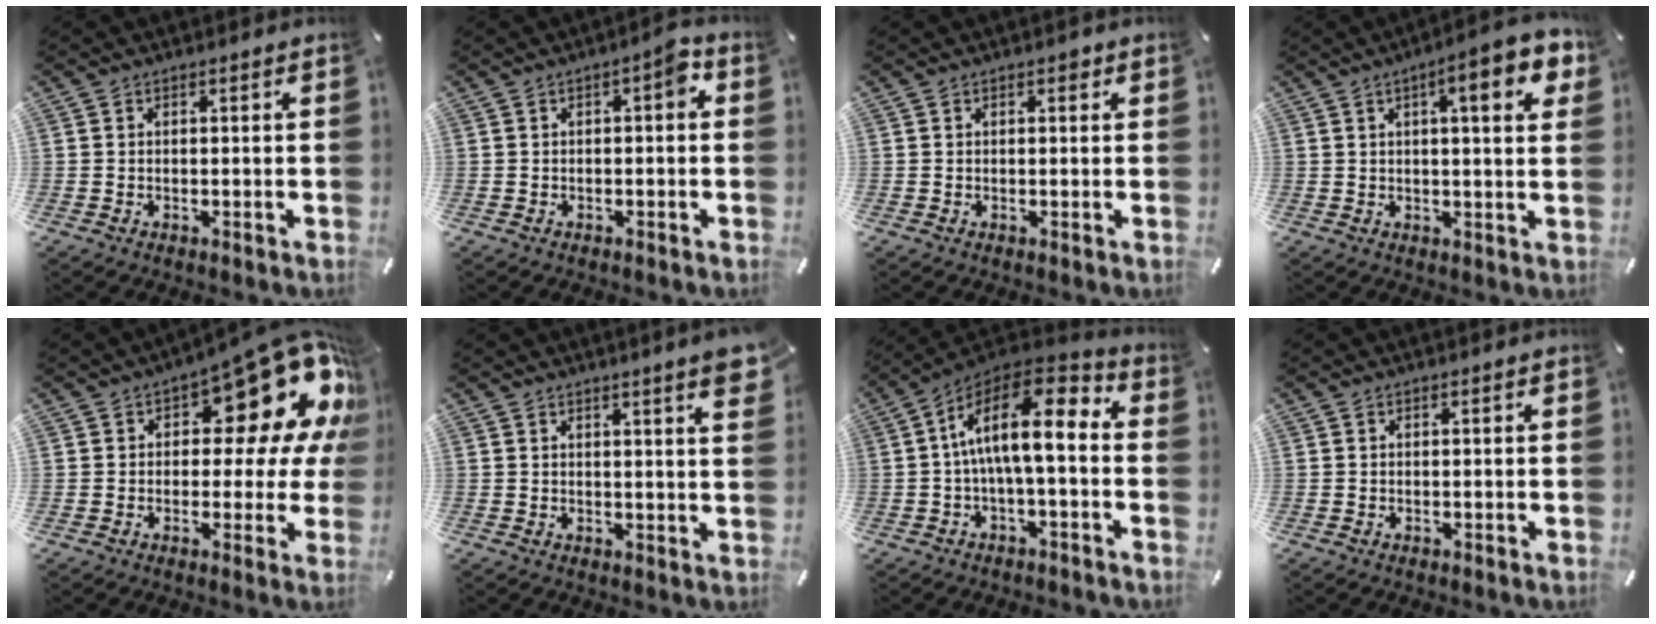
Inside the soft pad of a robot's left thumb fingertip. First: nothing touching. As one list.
[{"total": 4.3, "force": [-0.3, 1.6, 4.0], "torque": [-0.059, 0.011, -0.012]}, {"total": 0.9, "force": [0.3, 0.5, 0.7], "torque": [-0.006, 0.002, 0.002]}, {"total": 10.7, "force": [4.7, 2.5, 9.3], "torque": [-0.125, -0.020, 0.067]}, {"total": 20.2, "force": [10.4, 9.3, 14.6], "torque": [-0.176, -0.079, 0.169]}, {"total": 5.1, "force": [3.0, 0.4, 4.0], "torque": [-0.059, -0.018, 0.048]}, {"total": 15.2, "force": [0.9, 6.2, 13.8], "torque": [-0.249, -0.011, 0.016]}, {"total": 0.0}]